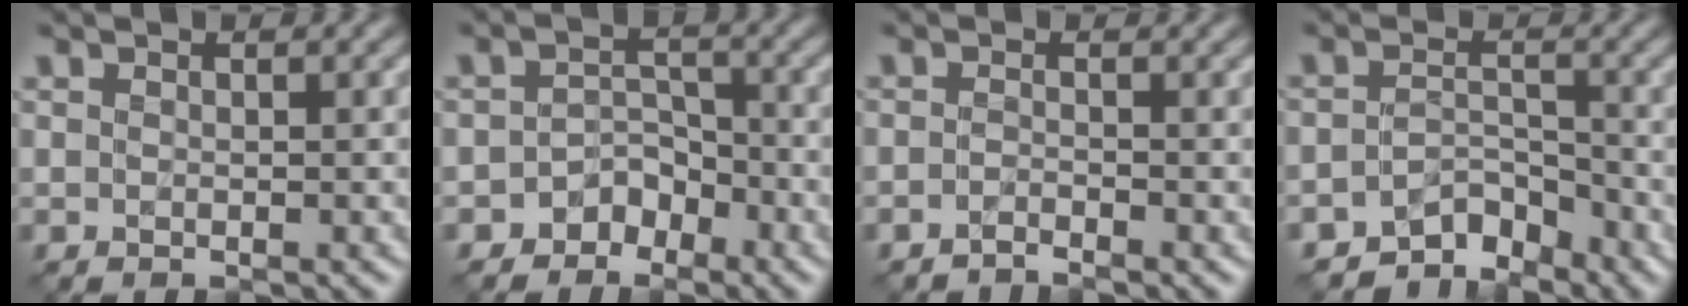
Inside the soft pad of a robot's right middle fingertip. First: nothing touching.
{"total": 2.5, "force": [-2.0, 1.4, 0.2], "torque": [0.006, 0.009, -0.036]}
{"total": 1.3, "force": [-1.3, -0.1, 0.1], "torque": [-0.002, -0.006, -0.029]}
{"total": 3.8, "force": [-3.6, 1.3, 0.5], "torque": [0.006, -0.001, -0.062]}